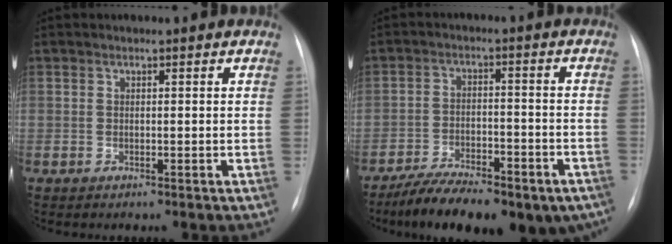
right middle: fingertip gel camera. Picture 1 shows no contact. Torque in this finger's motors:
{"motor_torque": [1.07, -1.07, 0.26, 0.14]}